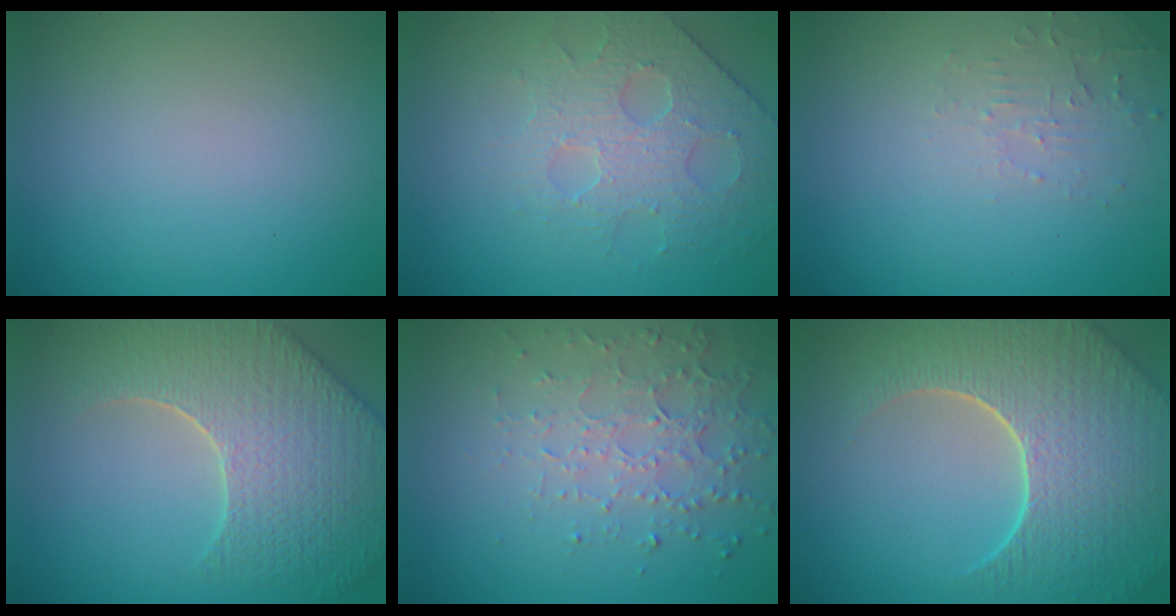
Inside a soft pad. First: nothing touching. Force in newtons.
{"total": 4.1, "press": 3.6, "slide": 1.9}
{"total": 1.9, "press": 1.9, "slide": 0.3}
{"total": 8.9, "press": 6.4, "slide": 6.3}
{"total": 4.5, "press": 3.2, "slide": 3.2}
{"total": 8.7, "press": 6.1, "slide": 6.3}